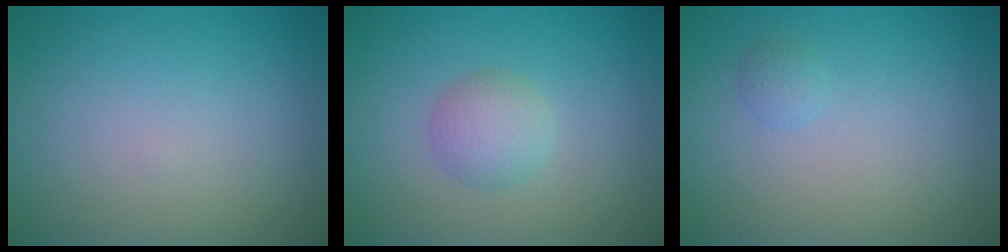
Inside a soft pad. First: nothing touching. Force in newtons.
{"total": 2.4, "press": 2.4, "slide": 0.1}
{"total": 0.7, "press": 0.7, "slide": 0.1}